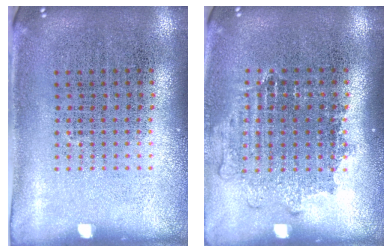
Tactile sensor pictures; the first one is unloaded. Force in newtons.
{"total": 1.0, "press": 1.0, "slide": 0.4}